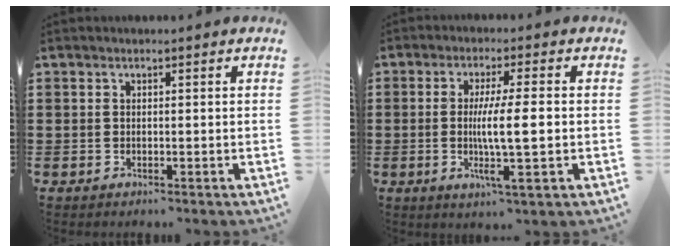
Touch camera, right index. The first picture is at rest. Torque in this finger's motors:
{"motor_torque": [0.54, -0.12, 0.45, 0.21]}